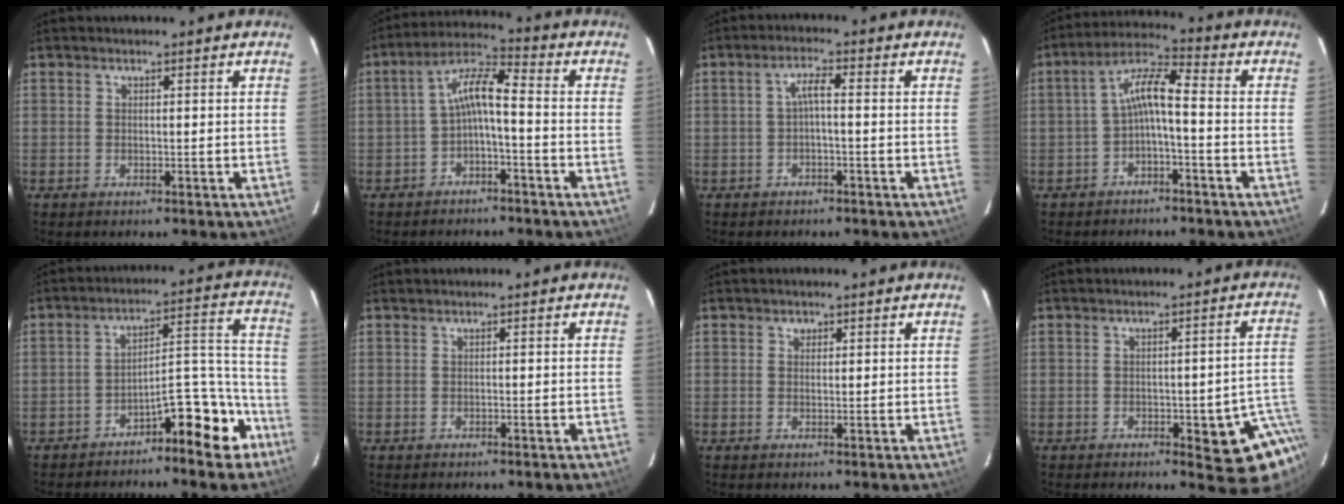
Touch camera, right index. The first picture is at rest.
{"total": 6.5, "force": [-2.2, 1.6, 5.9], "torque": [-0.135, 0.022, -0.042]}
{"total": 2.6, "force": [-0.7, 0.4, 2.5], "torque": [-0.052, 0.008, -0.011]}
{"total": 6.4, "force": [-2.0, 1.5, 5.9], "torque": [-0.136, 0.022, -0.039]}
{"total": 10.7, "force": [-8.4, 2.9, 5.9], "torque": [-0.080, 0.051, -0.119]}
{"total": 0.0}
{"total": 0.9, "force": [0.4, 0.8, 0.1], "torque": [0.001, 0.006, 0.005]}
{"total": 9.4, "force": [-4.3, 3.6, 7.5], "torque": [-0.053, 0.013, -0.044]}